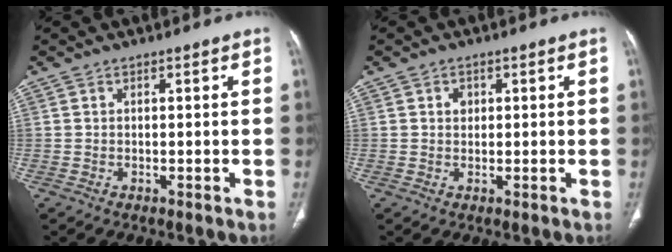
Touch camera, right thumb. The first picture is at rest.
{"total": 1.6, "force": [0.5, 1.4, 0.7], "torque": [-0.004, 0.000, 0.007]}